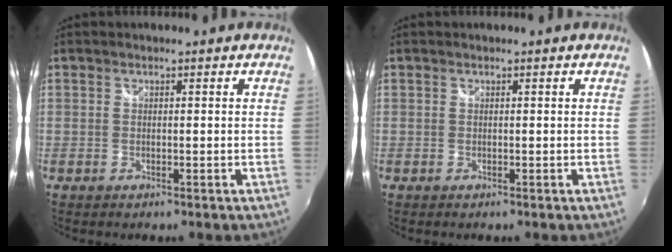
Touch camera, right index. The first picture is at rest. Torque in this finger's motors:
{"motor_torque": [0.46, -0.05, 0.09, 0.01]}